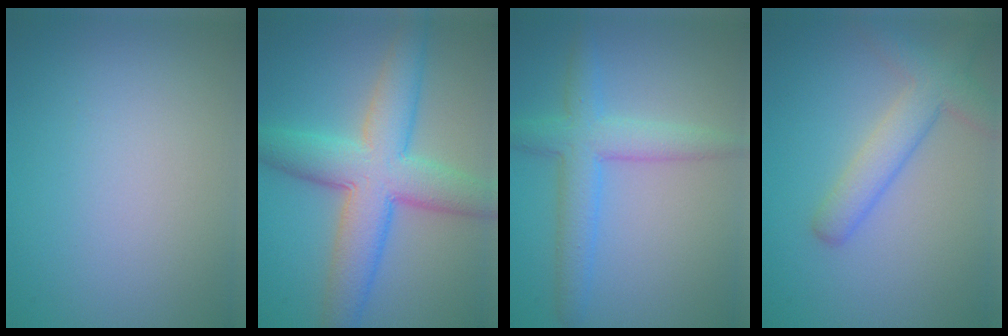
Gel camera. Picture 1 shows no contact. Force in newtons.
{"total": 8.6, "press": 8.6, "slide": 0.3}
{"total": 4.5, "press": 4.5, "slide": 0.1}
{"total": 4.2, "press": 4.2, "slide": 0.2}